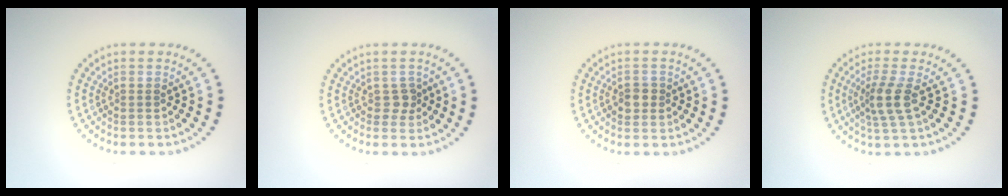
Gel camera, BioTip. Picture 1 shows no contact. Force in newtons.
{"total": 1.2, "press": 1.0, "slide": 0.6}
{"total": 1.6, "press": 1.6, "slide": 0.4}
{"total": 2.7, "press": 2.0, "slide": 1.8}